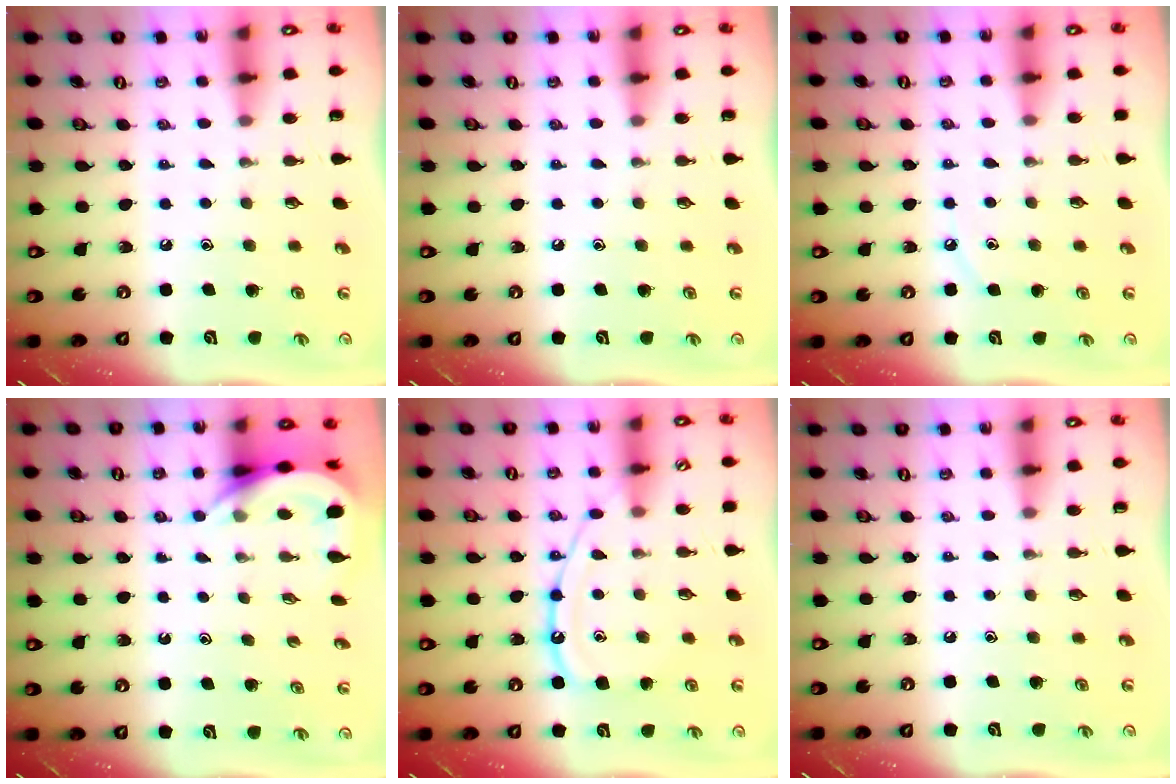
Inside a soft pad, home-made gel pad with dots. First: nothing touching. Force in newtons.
{"total": 0.0}
{"total": 3.4, "press": 3.3, "slide": 0.3}
{"total": 7.0, "press": 7.0, "slide": 0.2}
{"total": 12.4, "press": 12.4, "slide": 1.2}
{"total": 0.0}